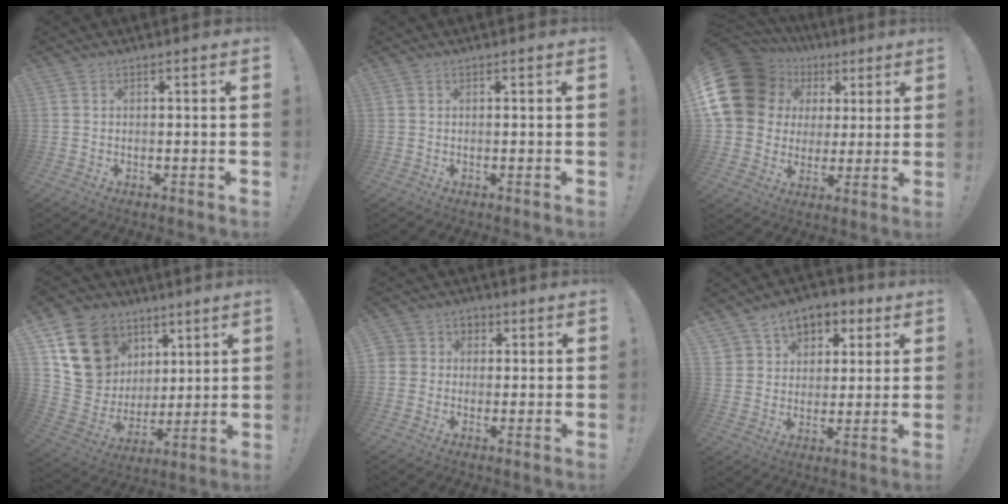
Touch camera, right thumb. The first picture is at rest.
{"total": 0.0}
{"total": 19.6, "force": [7.1, 15.7, 9.3], "torque": [-0.165, -0.026, 0.157]}
{"total": 15.2, "force": [7.8, 12.1, 4.8], "torque": [-0.072, -0.041, 0.162]}
{"total": 5.0, "force": [0.0, 4.9, 1.2], "torque": [-0.021, 0.012, 0.003]}
{"total": 7.9, "force": [3.7, 6.8, 1.6], "torque": [-0.017, -0.031, 0.073]}